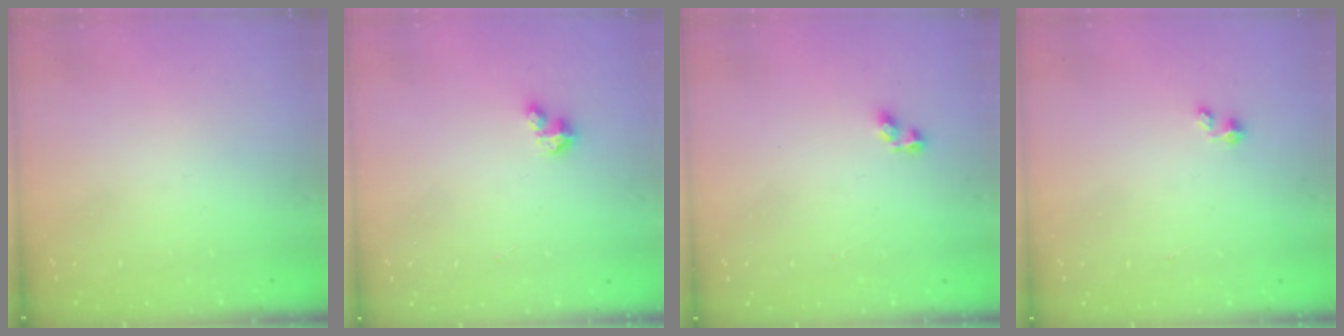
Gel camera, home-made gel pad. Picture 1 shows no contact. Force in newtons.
{"total": 2.7, "press": 2.7, "slide": 0.3}
{"total": 3.6, "press": 3.5, "slide": 0.6}
{"total": 0.0}